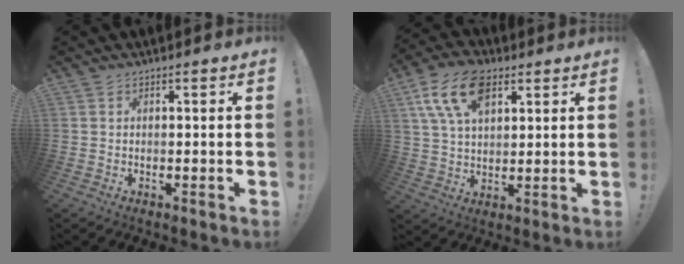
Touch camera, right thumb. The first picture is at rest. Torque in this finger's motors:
{"motor_torque": [0.40, 0.45, 0.18, 0.18, 0.11]}